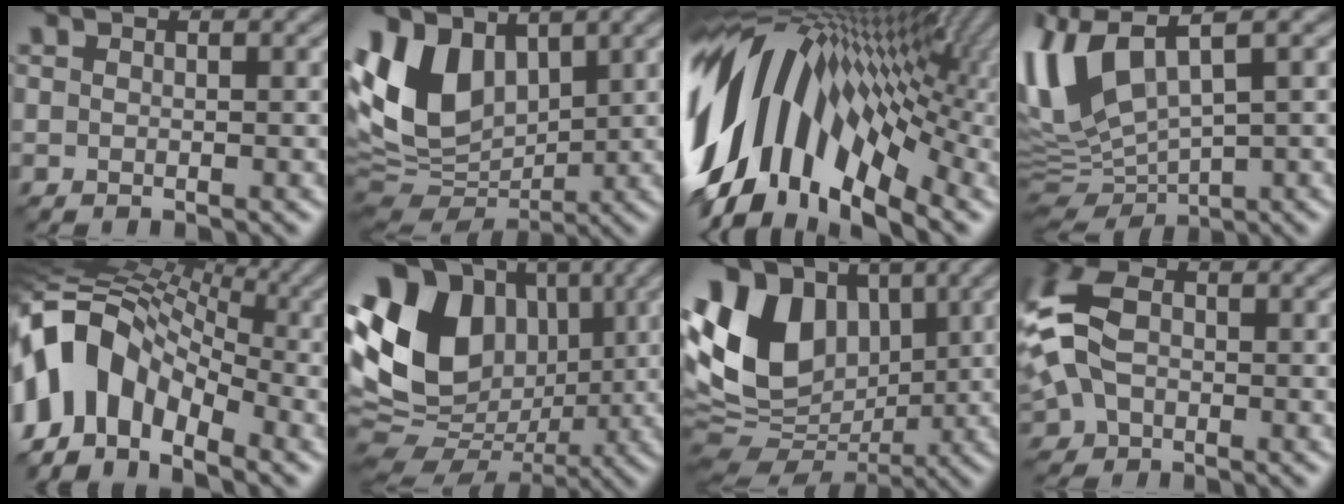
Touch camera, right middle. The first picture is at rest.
{"total": 8.5, "force": [2.4, 5.8, 5.6], "torque": [-0.127, 0.000, 0.038]}
{"total": 15.7, "force": [-0.3, 9.4, 12.5], "torque": [-0.223, 0.013, -0.027]}
{"total": 9.3, "force": [1.4, 4.2, 8.2], "torque": [-0.195, 0.001, 0.027]}
{"total": 11.0, "force": [-4.5, 7.0, 7.2], "torque": [-0.127, 0.012, -0.101]}
{"total": 15.3, "force": [2.2, 11.6, 9.8], "torque": [-0.203, 0.023, 0.026]}
{"total": 14.0, "force": [2.3, 10.1, 9.4], "torque": [-0.202, 0.021, 0.026]}
{"total": 10.2, "force": [-0.6, 6.8, 7.6], "torque": [-0.183, 0.004, -0.023]}